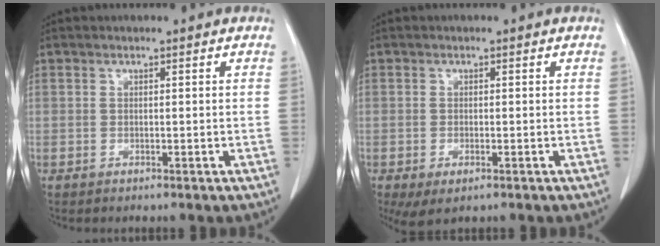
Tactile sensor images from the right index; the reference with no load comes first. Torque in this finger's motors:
{"motor_torque": [0.61, -0.64, 0.29, 0.06]}